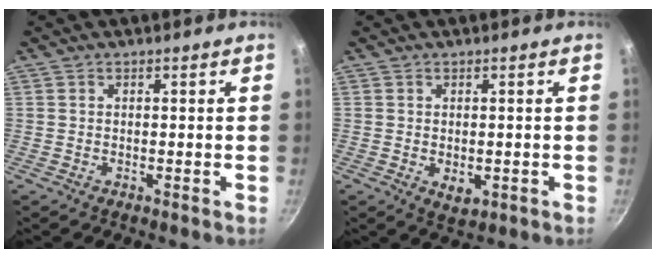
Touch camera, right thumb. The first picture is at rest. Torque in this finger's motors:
{"motor_torque": [-0.36, 0.24, -0.14, 0.43, -0.03]}